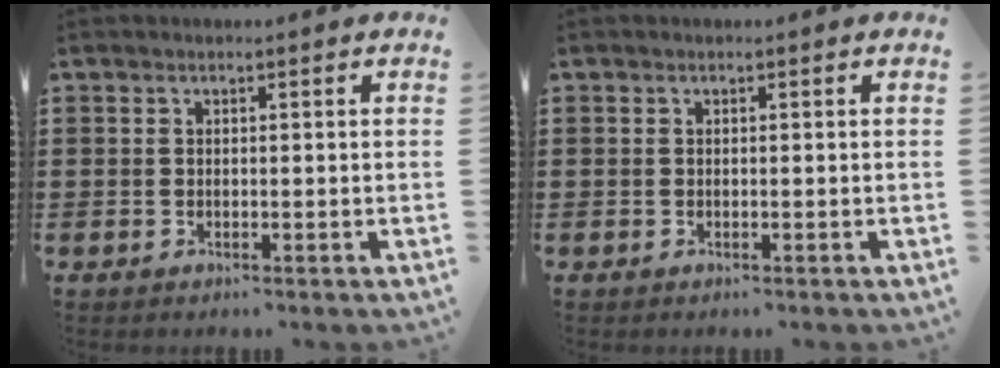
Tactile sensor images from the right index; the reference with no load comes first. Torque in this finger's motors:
{"motor_torque": [0.59, 0.33, 0.00, 0.00]}